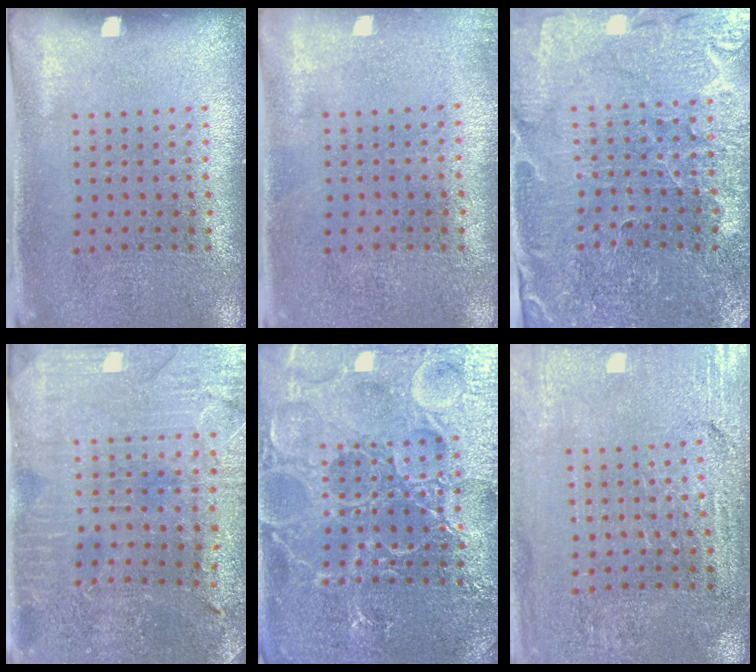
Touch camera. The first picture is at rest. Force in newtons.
{"total": 0.5, "press": 0.5, "slide": 0.1}
{"total": 1.8, "press": 1.8, "slide": 0.2}
{"total": 1.2, "press": 1.2, "slide": 0.2}
{"total": 7.4, "press": 7.3, "slide": 0.9}
{"total": 3.1, "press": 3.0, "slide": 0.3}